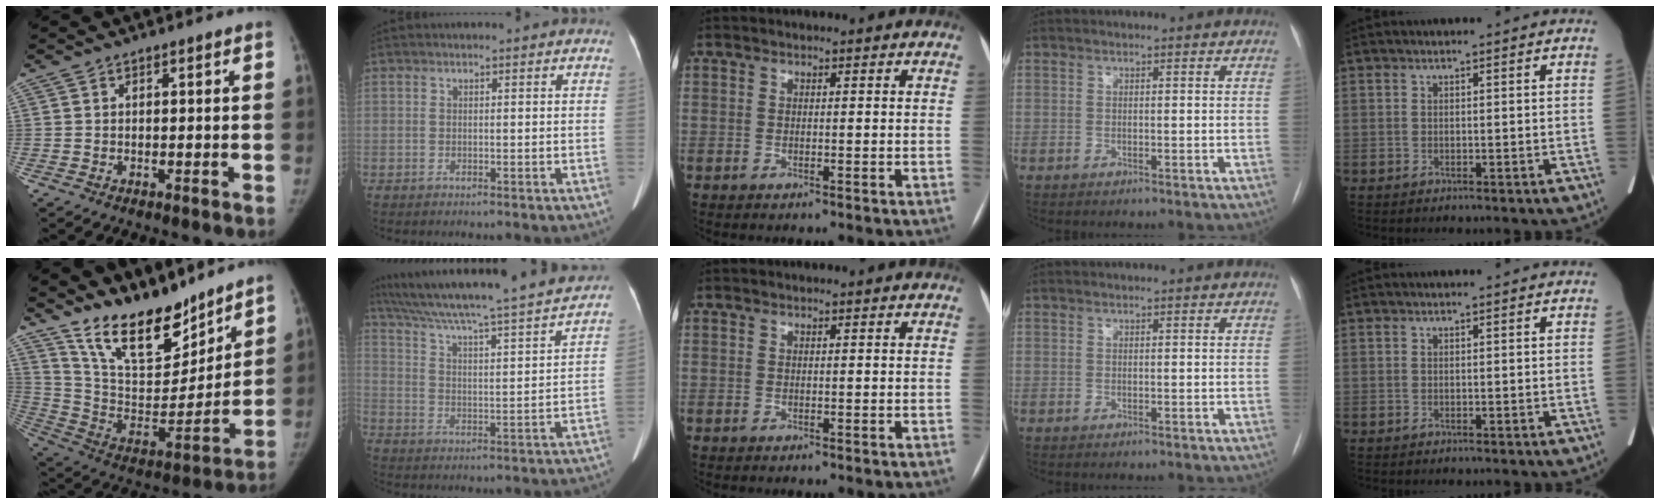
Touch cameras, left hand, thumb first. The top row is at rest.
{"thumb": {"total": 20.0, "force": [16.0, 7.4, 9.4], "torque": [-0.110, -0.104, 0.286]}, "index": {"total": 23.1, "force": [20.6, -0.7, 10.4], "torque": [-0.180, -0.017, 0.300]}}